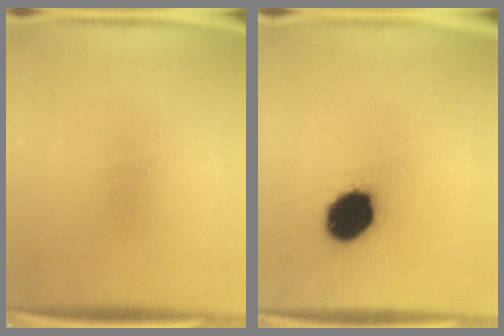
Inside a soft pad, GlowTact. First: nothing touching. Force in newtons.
{"total": 13.1}